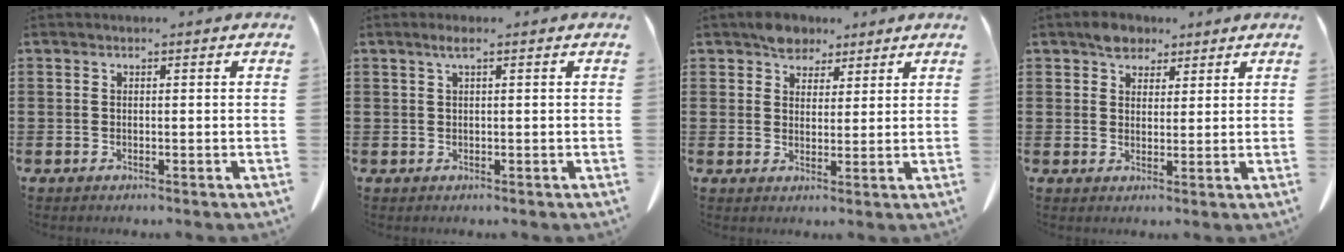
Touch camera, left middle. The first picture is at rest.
{"total": 1.4, "force": [0.5, 0.0, 1.3], "torque": [-0.027, 0.001, 0.009]}
{"total": 4.2, "force": [3.4, 2.3, 0.7], "torque": [-0.025, 0.008, 0.067]}
{"total": 3.9, "force": [3.0, 2.3, 1.0], "torque": [-0.021, 0.008, 0.056]}